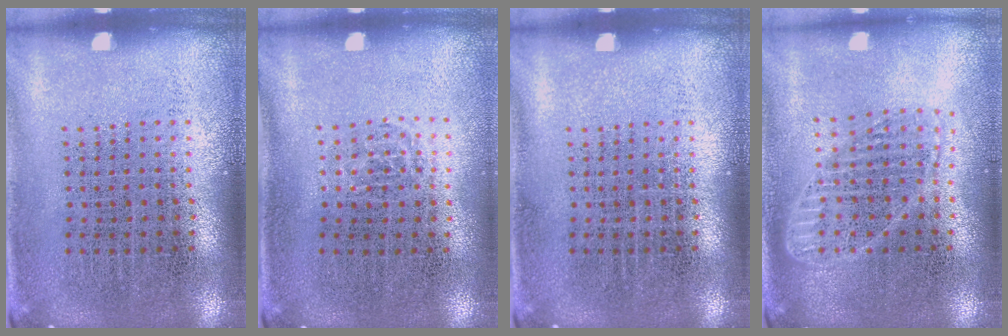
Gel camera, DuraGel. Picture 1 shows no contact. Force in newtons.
{"total": 0.5, "press": 0.4, "slide": 0.4}
{"total": 0.0}
{"total": 1.8, "press": 1.6, "slide": 0.9}